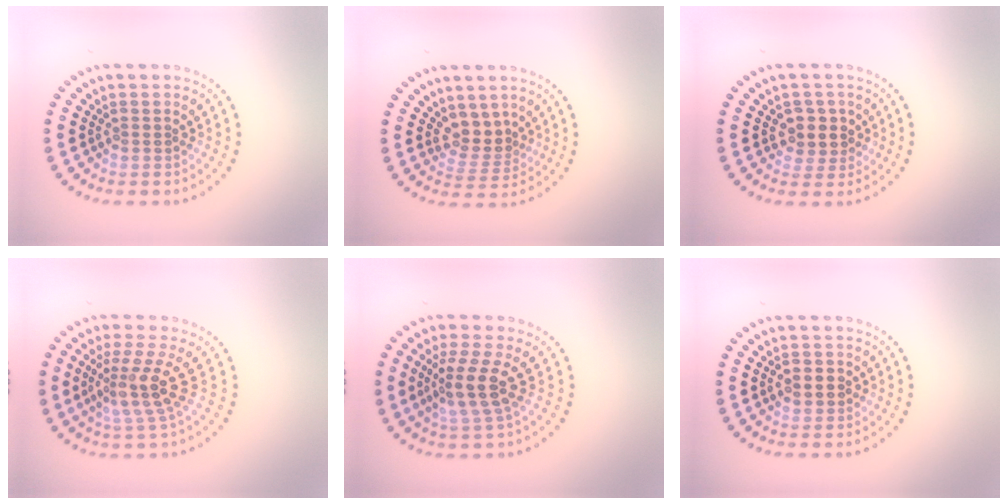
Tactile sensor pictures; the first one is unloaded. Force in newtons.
{"total": 2.8, "press": 1.9, "slide": 2.0}
{"total": 2.6, "press": 2.3, "slide": 1.1}
{"total": 4.0, "press": 2.8, "slide": 2.8}
{"total": 3.8, "press": 3.2, "slide": 2.1}
{"total": 1.8, "press": 1.8, "slide": 0.3}